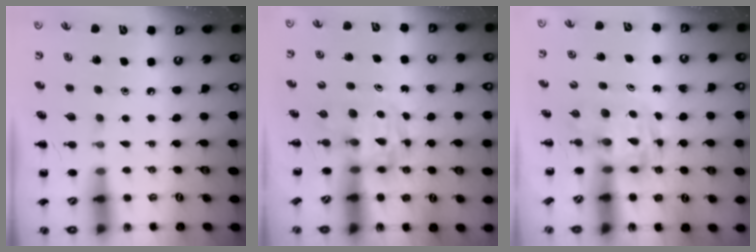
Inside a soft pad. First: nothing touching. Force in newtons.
{"total": 3.7, "press": 3.7, "slide": 0.6}
{"total": 3.6, "press": 3.5, "slide": 0.6}